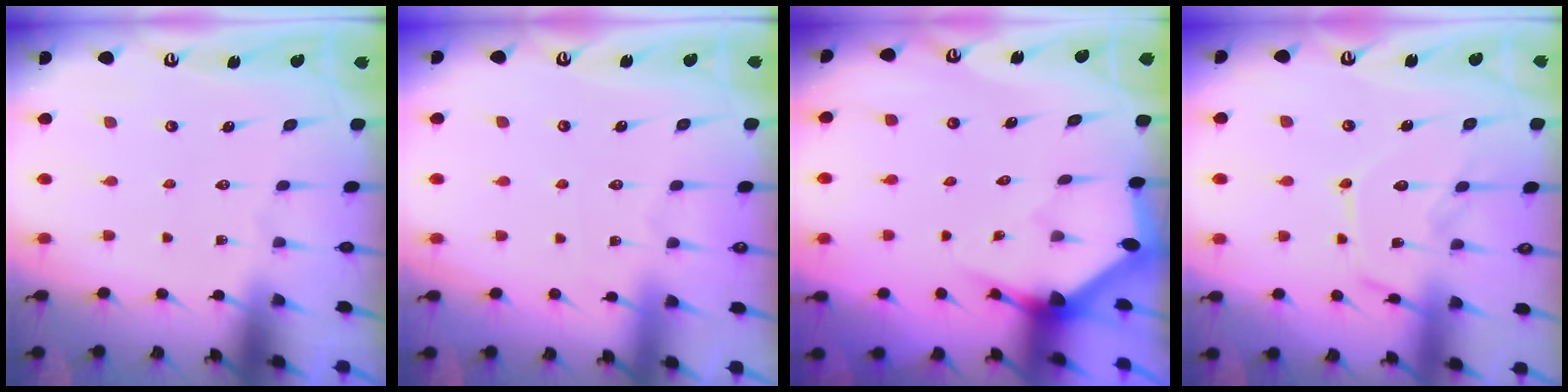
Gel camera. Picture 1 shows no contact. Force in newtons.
{"total": 1.8, "press": 1.8, "slide": 0.3}
{"total": 3.5, "press": 3.5, "slide": 0.1}
{"total": 12.9, "press": 12.8, "slide": 0.9}